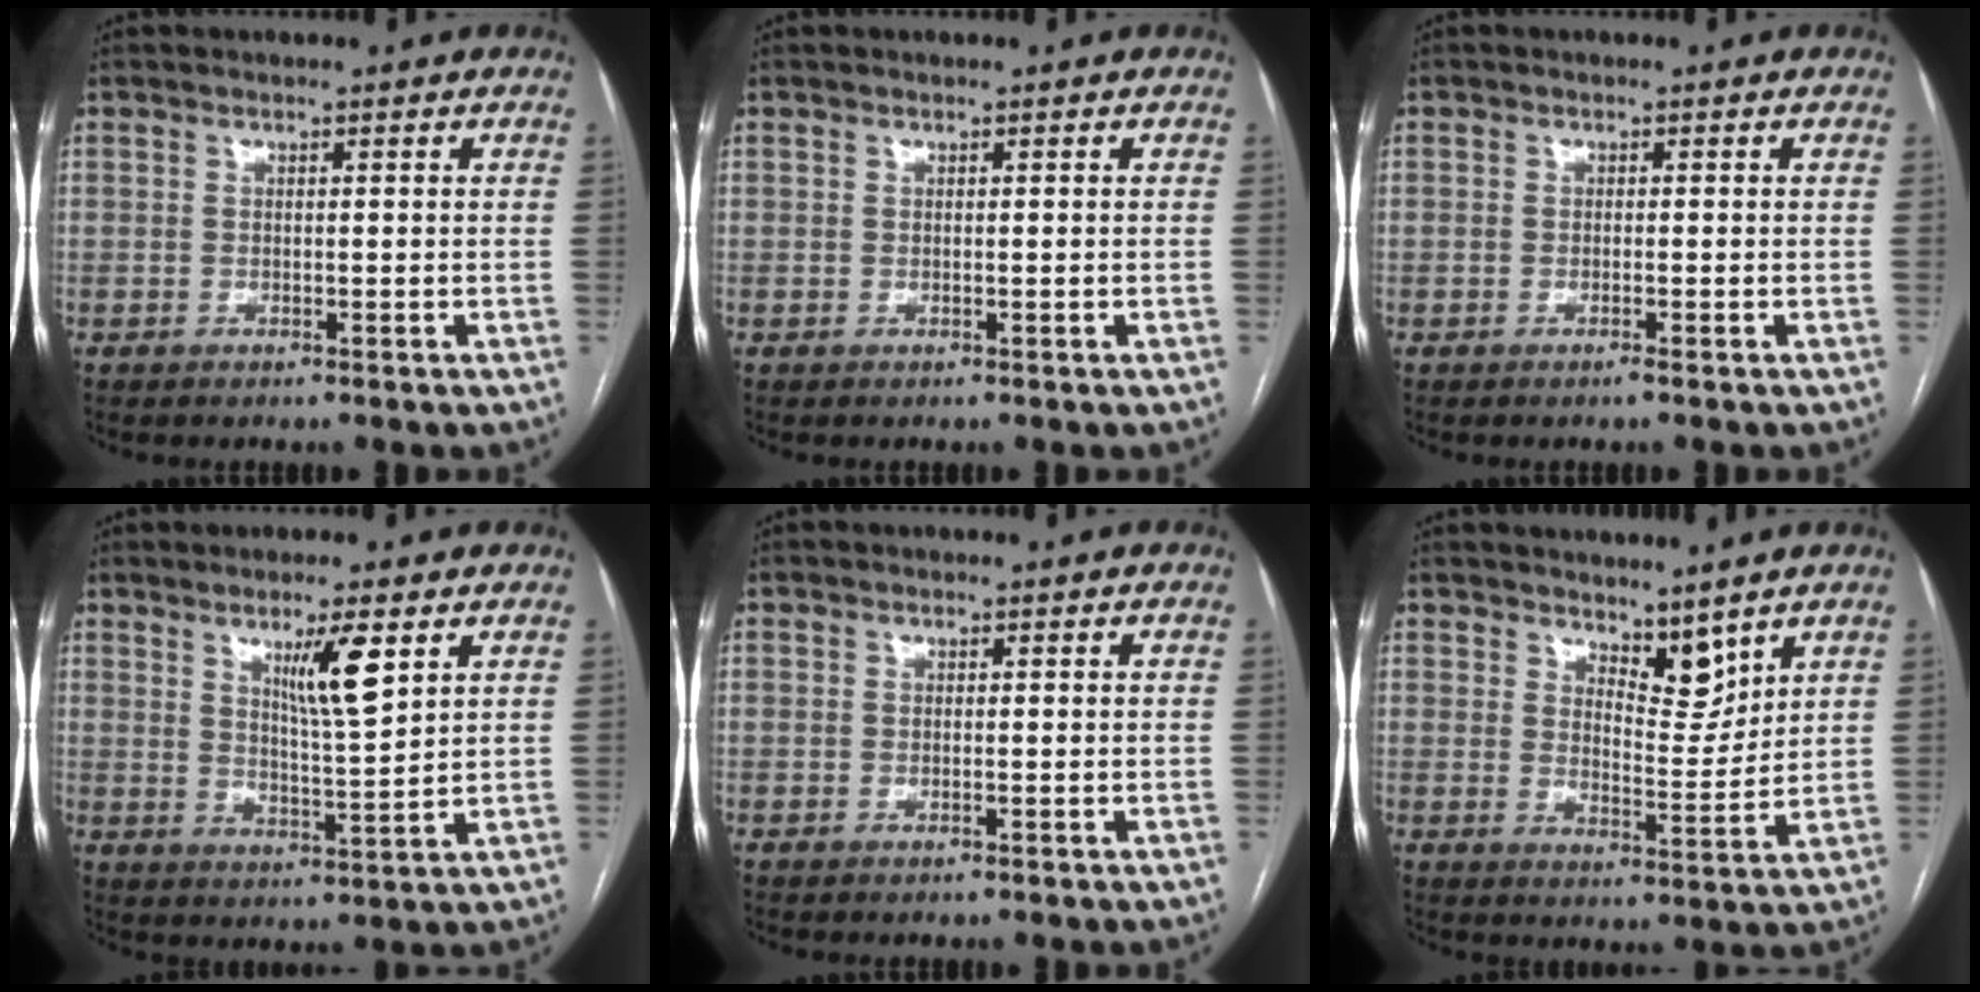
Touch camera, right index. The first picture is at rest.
{"total": 0.0}
{"total": 0.7, "force": [-0.5, -0.1, 0.5], "torque": [-0.011, -0.001, -0.009]}
{"total": 7.1, "force": [3.5, 0.3, 6.2], "torque": [-0.107, -0.012, 0.063]}
{"total": 0.0}
{"total": 5.5, "force": [4.4, 2.1, 2.6], "torque": [-0.040, -0.008, 0.080]}